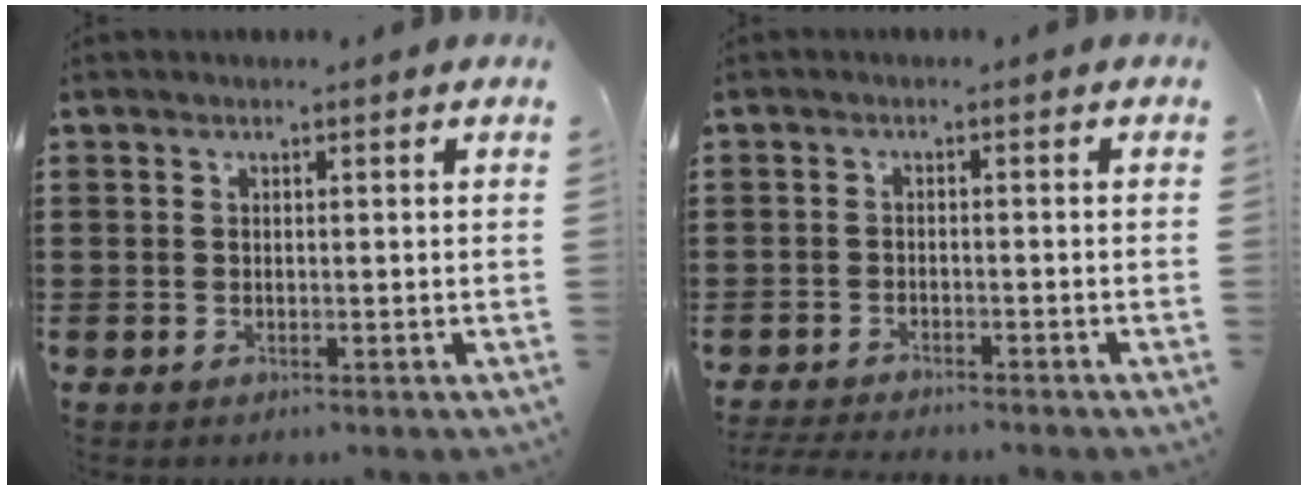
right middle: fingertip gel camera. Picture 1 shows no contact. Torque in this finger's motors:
{"motor_torque": [0.34, -0.11, 0.03, 0.05]}